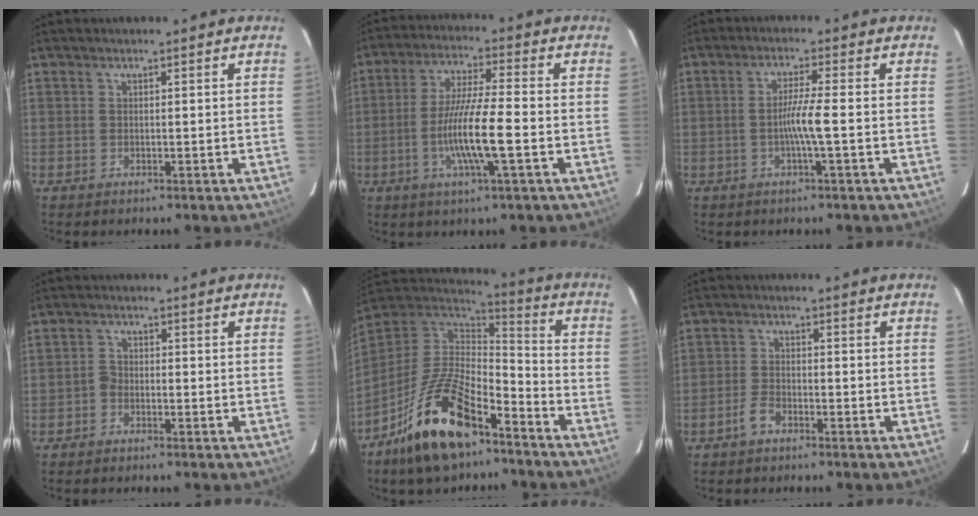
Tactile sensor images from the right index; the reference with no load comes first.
{"total": 10.3, "force": [-2.6, 0.1, 9.9], "torque": [-0.188, -0.008, -0.053]}
{"total": 4.2, "force": [-0.9, -0.7, 4.0], "torque": [-0.078, 0.000, -0.017]}
{"total": 1.5, "force": [-0.9, 1.0, 0.7], "torque": [-0.010, 0.005, -0.019]}
{"total": 17.3, "force": [-11.0, 6.0, 12.0], "torque": [-0.244, 0.000, -0.203]}
{"total": 2.5, "force": [-1.8, 1.0, 1.4], "torque": [-0.034, 0.001, -0.034]}